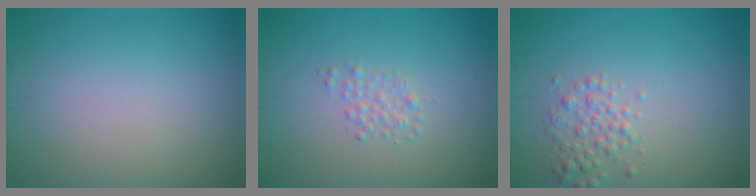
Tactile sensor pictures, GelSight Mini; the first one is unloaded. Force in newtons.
{"total": 1.2, "press": 1.2, "slide": 0.0}
{"total": 2.1, "press": 2.1, "slide": 0.0}